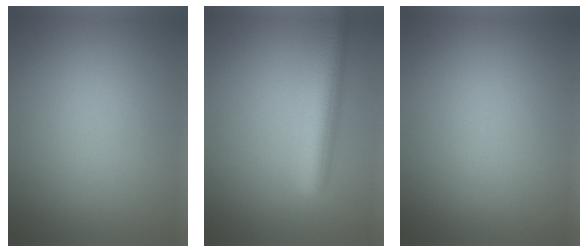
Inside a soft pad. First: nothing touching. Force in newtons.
{"total": 6.0, "press": 6.0, "slide": 0.5}
{"total": 0.0}